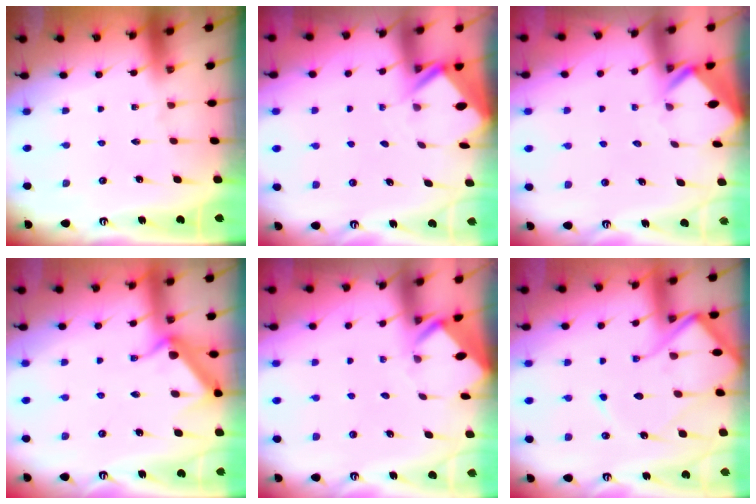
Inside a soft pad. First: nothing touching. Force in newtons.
{"total": 3.1, "press": 3.1, "slide": 0.3}
{"total": 3.0, "press": 3.0, "slide": 0.3}
{"total": 11.0, "press": 11.0, "slide": 0.2}
{"total": 3.0, "press": 3.0, "slide": 0.1}
{"total": 14.0, "press": 13.9, "slide": 1.6}